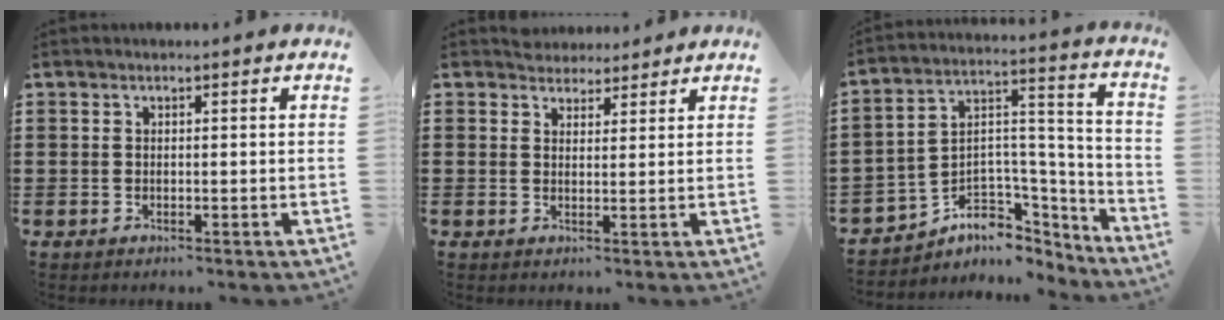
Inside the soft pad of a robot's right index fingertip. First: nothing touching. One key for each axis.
{"total": 2.8, "fx": 2.4, "fy": 1.4, "fz": -0.3, "tx": -0.003, "ty": 0.008, "tz": 0.048}
{"total": 5.1, "fx": -2.3, "fy": 4.5, "fz": 0.9, "tx": -0.033, "ty": -0.018, "tz": -0.037}